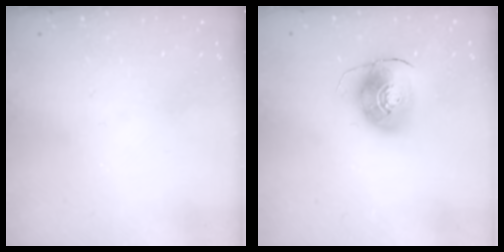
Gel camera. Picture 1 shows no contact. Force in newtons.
{"total": 9.3, "press": 9.3, "slide": 1.1}